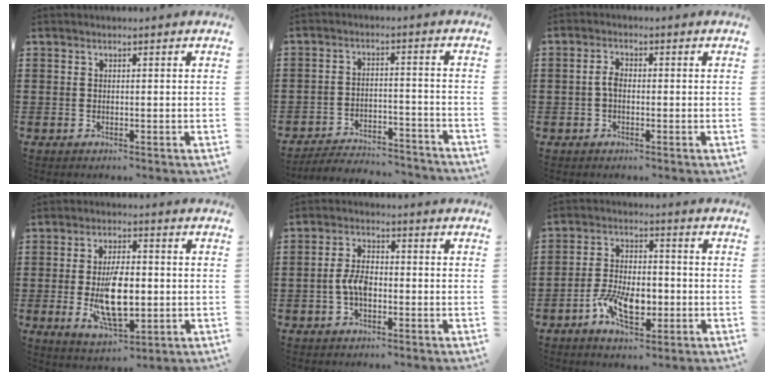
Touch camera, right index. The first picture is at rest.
{"total": 4.6, "force": [-4.4, 0.7, 0.9], "torque": [-0.026, 0.003, -0.094]}
{"total": 2.4, "force": [-0.4, 1.3, 2.0], "torque": [-0.047, 0.002, -0.011]}
{"total": 10.0, "force": [-1.2, 4.3, 9.0], "torque": [-0.180, -0.012, -0.022]}
{"total": 4.5, "force": [-1.2, 2.3, 3.7], "torque": [-0.096, -0.007, -0.028]}
{"total": 8.9, "force": [-3.0, 4.4, 7.1], "torque": [-0.150, -0.001, -0.055]}